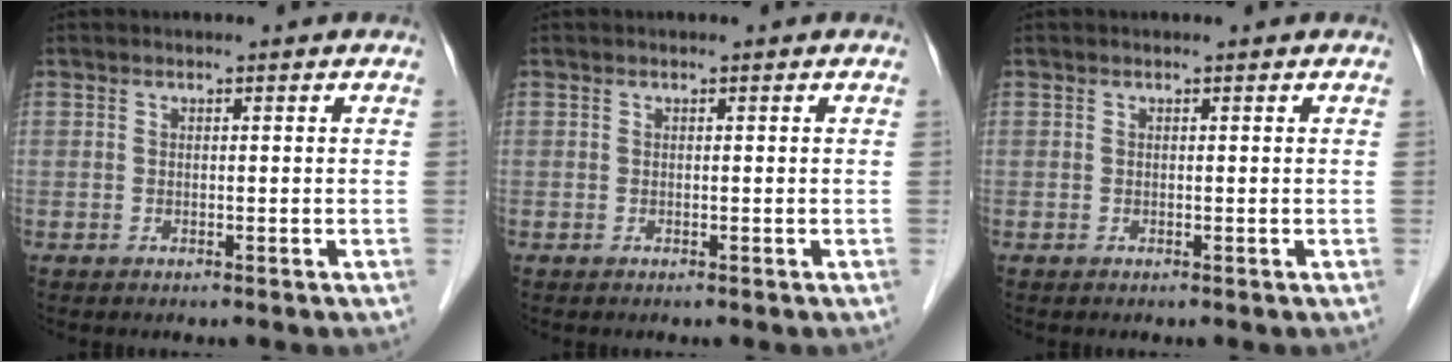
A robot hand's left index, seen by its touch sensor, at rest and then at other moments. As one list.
[{"total": 0.0}, {"total": 0.0}]